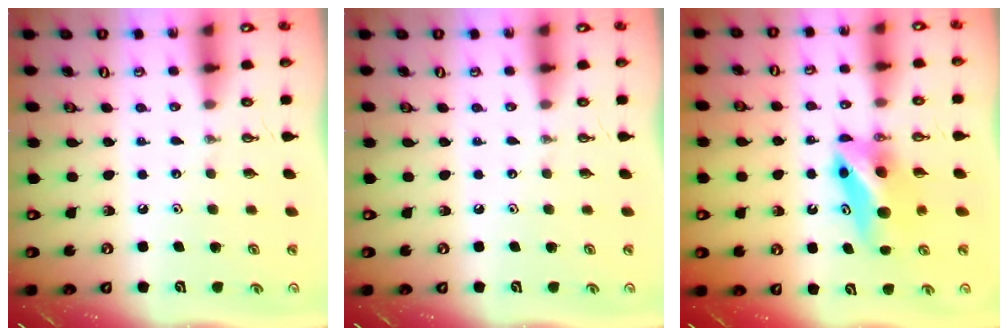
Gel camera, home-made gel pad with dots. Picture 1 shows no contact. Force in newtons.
{"total": 0.0}
{"total": 8.2, "press": 7.4, "slide": 3.4}